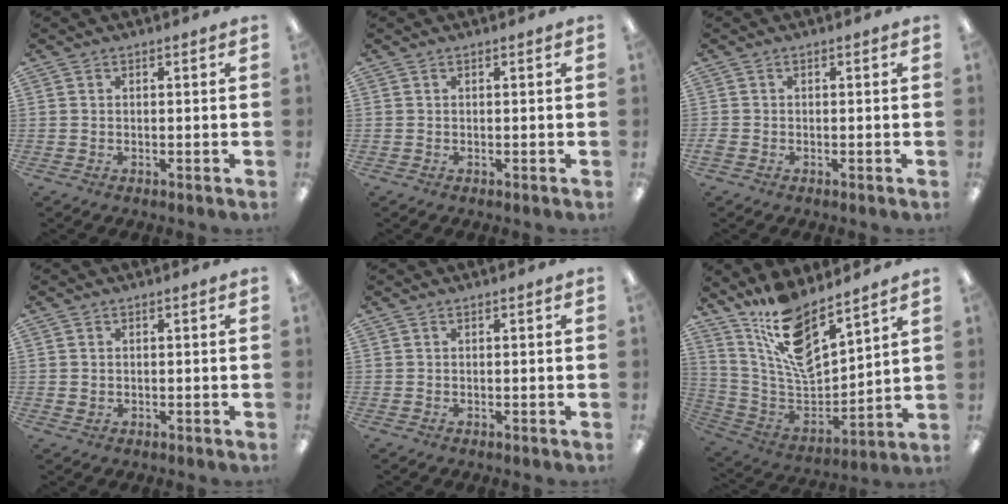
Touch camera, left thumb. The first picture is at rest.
{"total": 0.0}
{"total": 1.0, "force": [-0.6, 0.6, 0.5], "torque": [-0.007, 0.000, -0.010]}
{"total": 0.7, "force": [0.2, 0.7, 0.1], "torque": [-0.002, 0.004, 0.003]}
{"total": 0.0}
{"total": 15.4, "force": [11.9, 5.3, 8.2], "torque": [-0.157, -0.087, 0.214]}